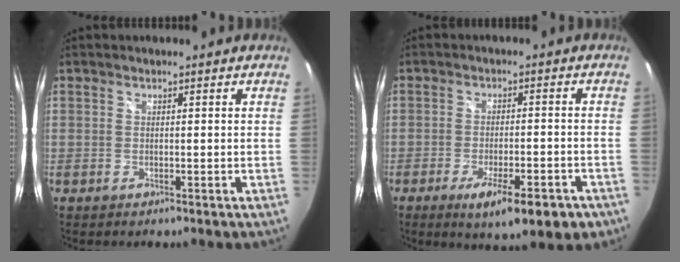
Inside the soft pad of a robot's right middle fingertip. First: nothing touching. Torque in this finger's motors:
{"motor_torque": [1.19, -0.95, 0.19, 0.10]}